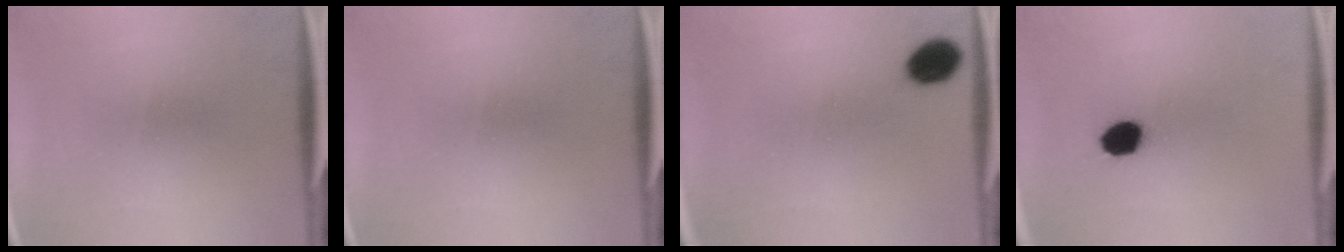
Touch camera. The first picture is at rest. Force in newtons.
{"total": 0.0}
{"total": 5.9}
{"total": 6.1}